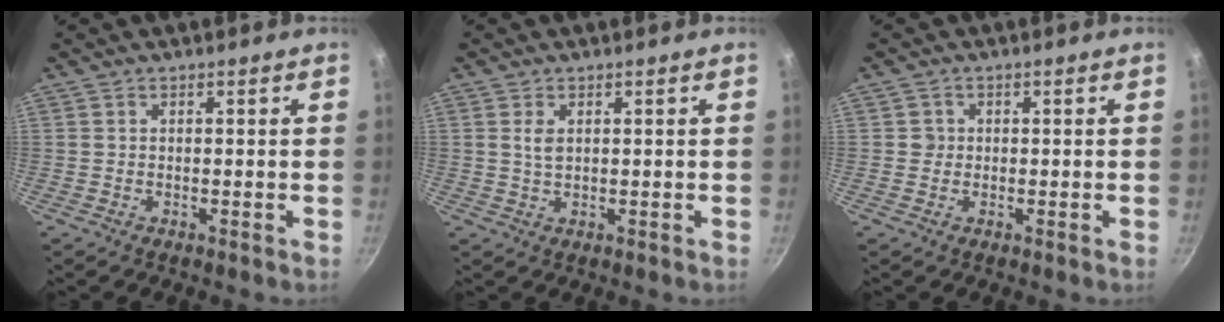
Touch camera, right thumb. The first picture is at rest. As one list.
[{"total": 2.5, "force": [0.9, 1.4, 1.8], "torque": [-0.035, -0.006, 0.018]}, {"total": 1.7, "force": [0.2, 1.7, 0.3], "torque": [0.005, 0.005, 0.001]}]